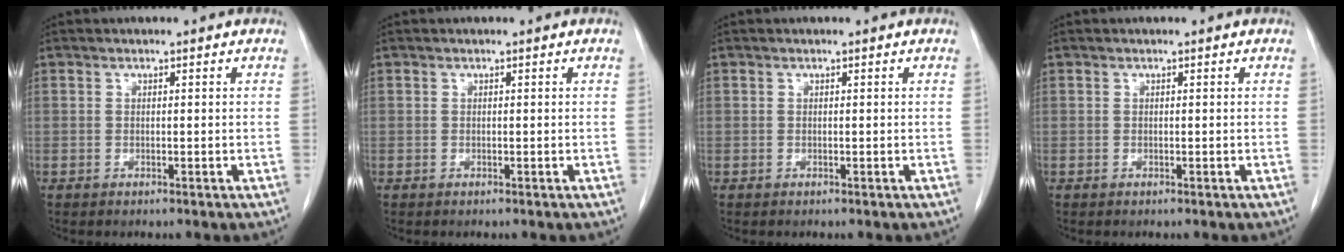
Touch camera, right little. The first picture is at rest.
{"total": 0.0}
{"total": 0.0}
{"total": 0.0}